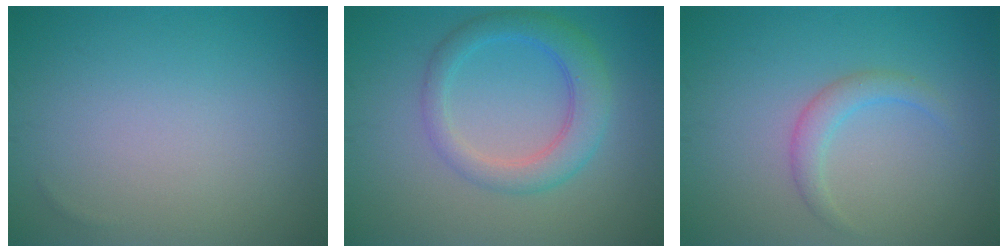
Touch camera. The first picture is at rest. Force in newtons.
{"total": 4.1, "press": 4.1, "slide": 0.1}
{"total": 1.9, "press": 1.9, "slide": 0.1}